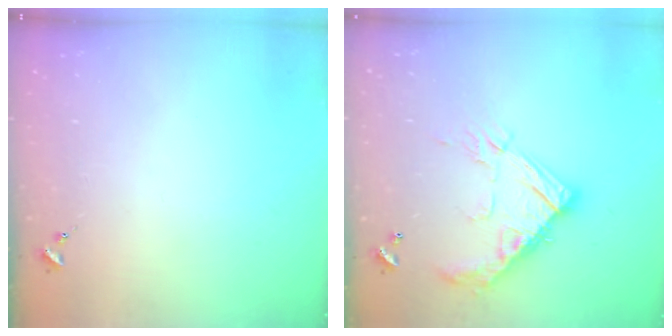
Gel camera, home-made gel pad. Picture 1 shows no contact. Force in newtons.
{"total": 17.2, "press": 17.2, "slide": 1.2}